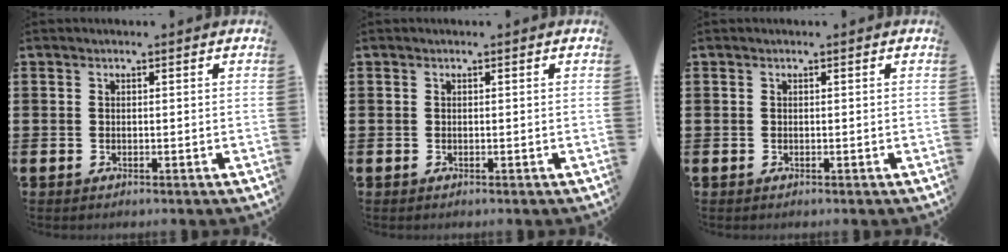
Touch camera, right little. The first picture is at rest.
{"total": 0.0}
{"total": 0.0}